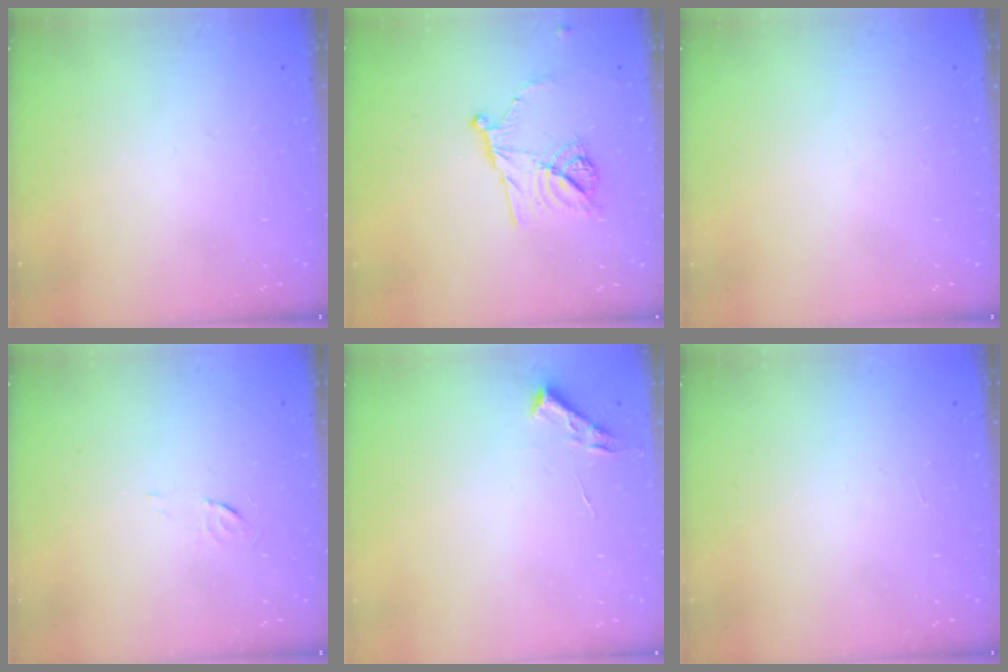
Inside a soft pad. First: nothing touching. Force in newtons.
{"total": 11.2, "press": 10.9, "slide": 2.3}
{"total": 0.0}
{"total": 3.4, "press": 3.4, "slide": 0.3}
{"total": 2.7, "press": 2.7, "slide": 0.4}
{"total": 1.7, "press": 1.7, "slide": 0.1}